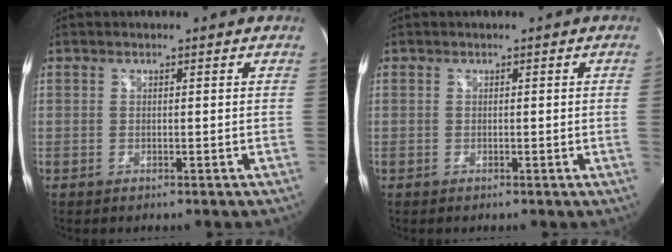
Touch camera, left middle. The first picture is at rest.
{"total": 1.0, "force": [-0.1, -0.4, 0.9], "torque": [-0.008, 0.000, -0.002]}